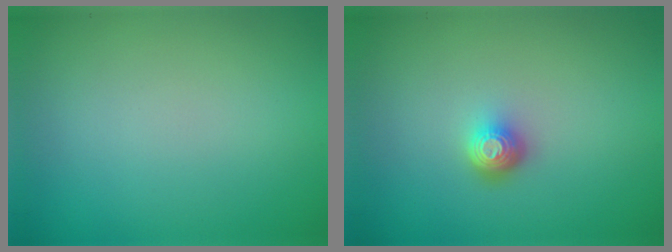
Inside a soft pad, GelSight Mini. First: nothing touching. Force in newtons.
{"total": 1.9, "press": 1.4, "slide": 1.3}